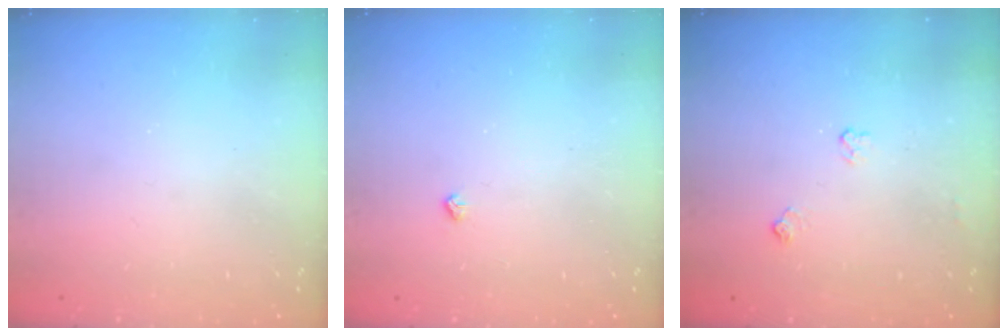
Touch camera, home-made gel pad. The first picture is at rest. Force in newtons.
{"total": 2.6, "press": 2.5, "slide": 0.5}
{"total": 5.3, "press": 5.3, "slide": 0.8}